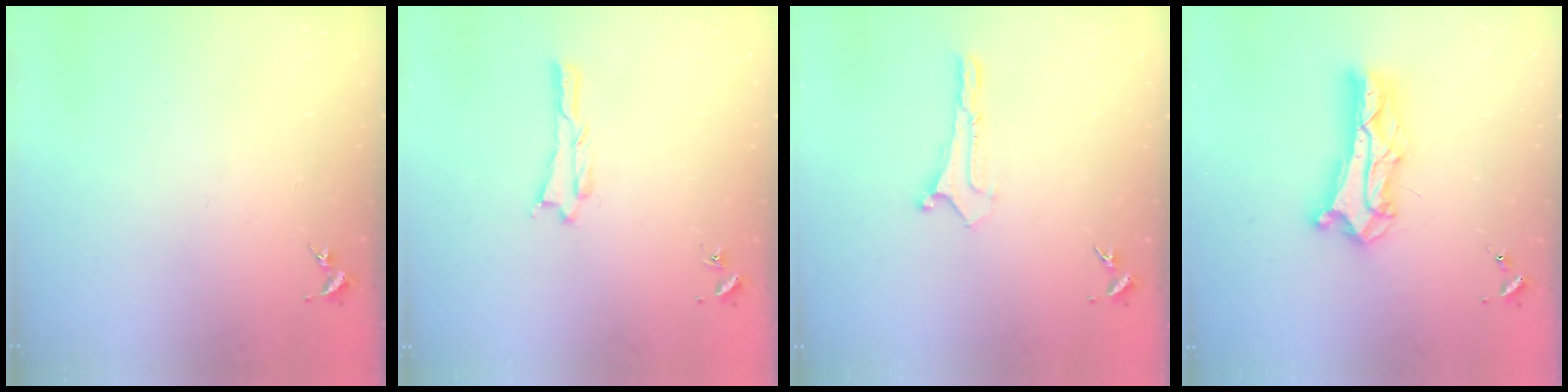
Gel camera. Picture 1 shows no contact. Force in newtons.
{"total": 0.6, "press": 0.6, "slide": 0.1}
{"total": 0.0}
{"total": 9.6, "press": 9.6, "slide": 0.9}